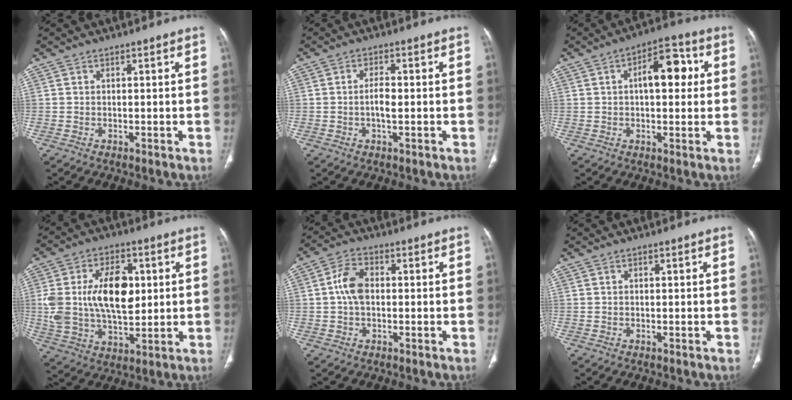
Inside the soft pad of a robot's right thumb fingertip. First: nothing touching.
{"total": 3.2, "force": [-0.5, 1.2, 2.9], "torque": [-0.057, 0.004, -0.011]}
{"total": 9.9, "force": [1.7, 5.0, 8.3], "torque": [-0.096, 0.020, 0.017]}
{"total": 17.0, "force": [2.6, 9.9, 13.5], "torque": [-0.222, 0.001, 0.054]}
{"total": 5.9, "force": [0.2, 3.8, 4.5], "torque": [-0.087, 0.013, -0.002]}
{"total": 0.6, "force": [0.1, 0.3, 0.5], "torque": [-0.008, 0.001, 0.001]}